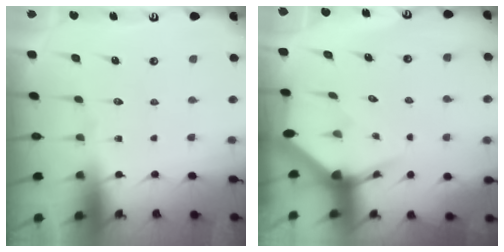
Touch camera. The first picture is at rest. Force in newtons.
{"total": 4.1, "press": 4.0, "slide": 0.3}